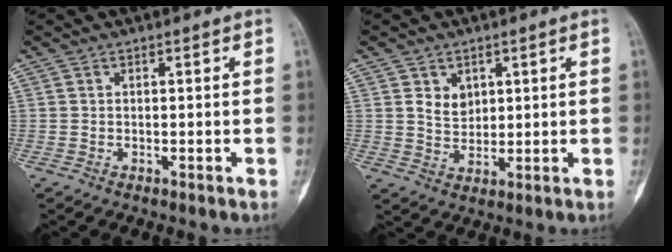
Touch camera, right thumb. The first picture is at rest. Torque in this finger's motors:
{"motor_torque": [-0.02, 0.02, -0.03, 0.05, 0.00]}